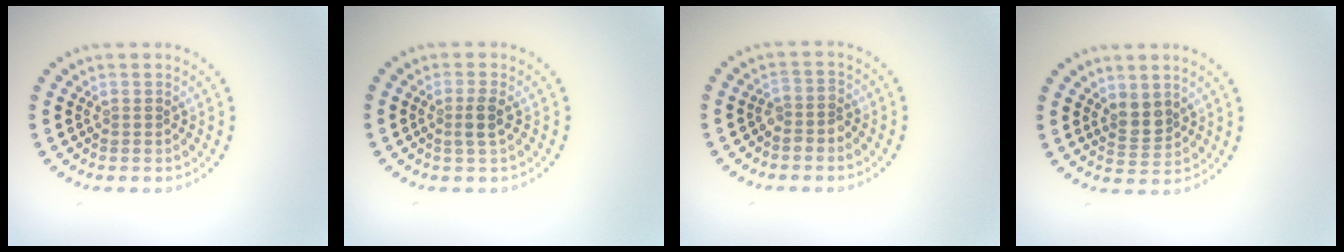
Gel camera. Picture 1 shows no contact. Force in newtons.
{"total": 1.6, "press": 1.3, "slide": 0.9}
{"total": 1.7, "press": 1.4, "slide": 0.9}
{"total": 2.0, "press": 1.8, "slide": 1.0}